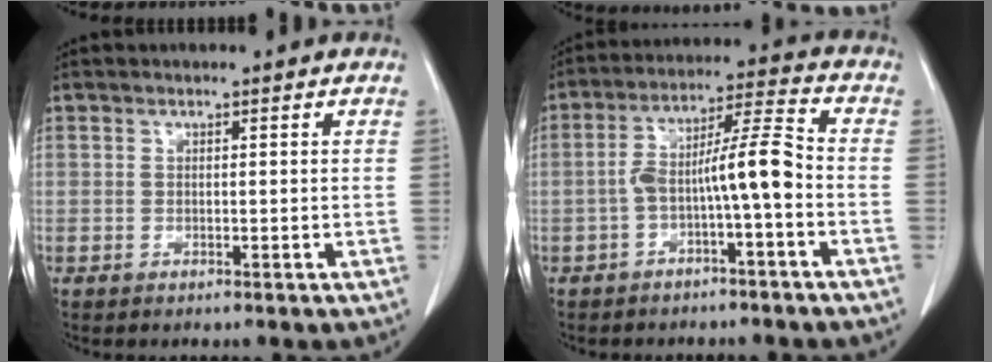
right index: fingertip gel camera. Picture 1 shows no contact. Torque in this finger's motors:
{"motor_torque": [1.22, -0.36, 0.30, 0.08]}